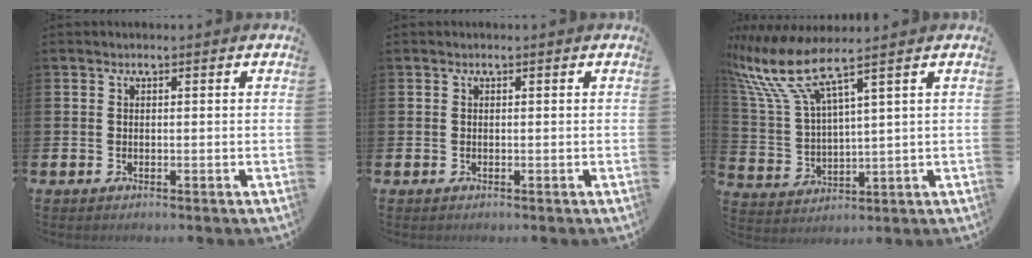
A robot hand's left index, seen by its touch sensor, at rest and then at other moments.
{"total": 0.0}
{"total": 8.9, "force": [6.8, 1.5, 5.6], "torque": [-0.146, -0.032, 0.112]}